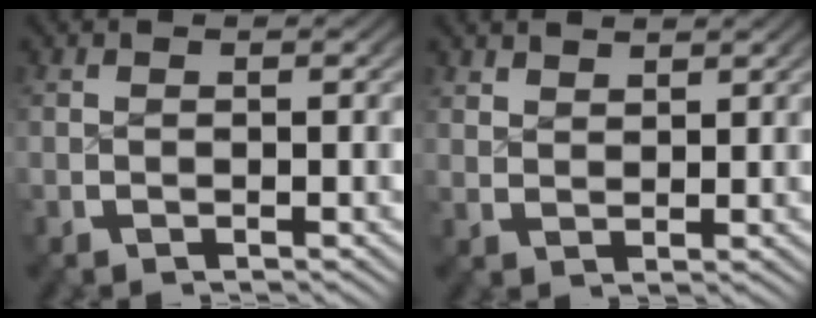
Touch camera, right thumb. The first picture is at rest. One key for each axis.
{"total": 2.0, "fx": 2.0, "fy": 0.3, "fz": 0.2, "tx": 0.003, "ty": 0.000, "tz": 0.044}